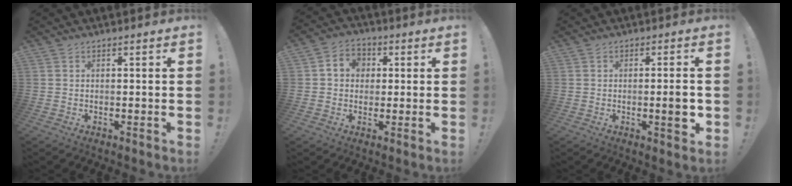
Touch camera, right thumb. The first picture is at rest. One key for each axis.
{"total": 6.8, "fx": 1.5, "fy": 5.9, "fz": 3.1, "tx": -0.051, "ty": 0.008, "tz": 0.030}
{"total": 4.2, "fx": -0.8, "fy": 0.9, "fz": 4.0, "tx": -0.047, "ty": -0.004, "tz": -0.015}